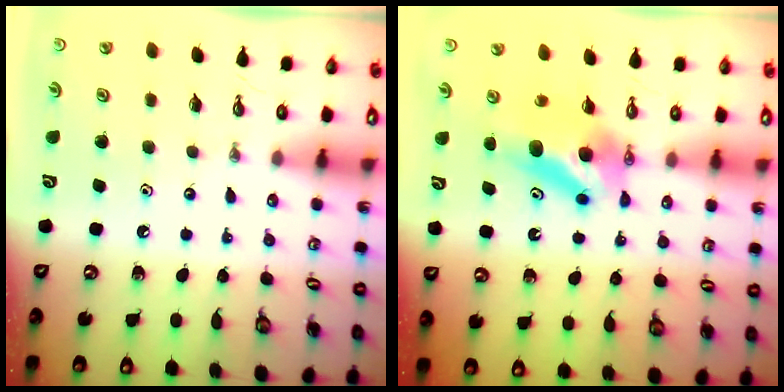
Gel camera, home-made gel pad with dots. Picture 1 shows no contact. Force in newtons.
{"total": 6.3, "press": 6.2, "slide": 0.9}